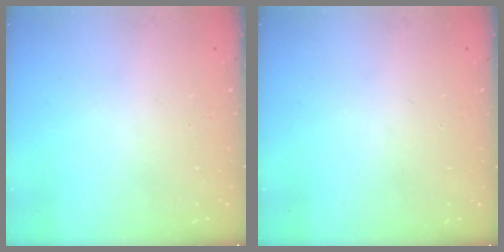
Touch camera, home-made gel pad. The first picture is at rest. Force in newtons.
{"total": 0.0}